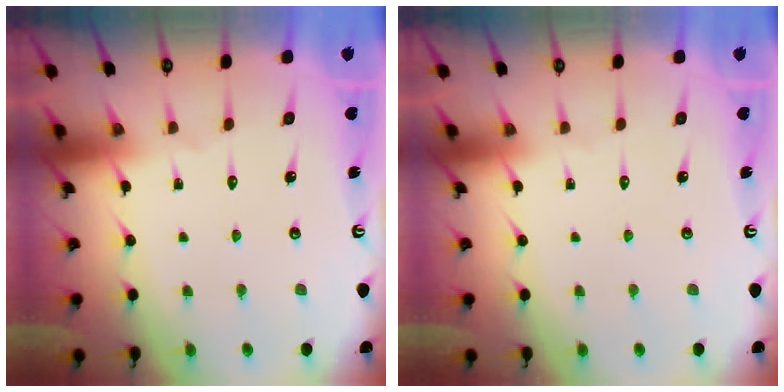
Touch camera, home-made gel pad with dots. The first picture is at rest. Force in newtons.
{"total": 0.0}